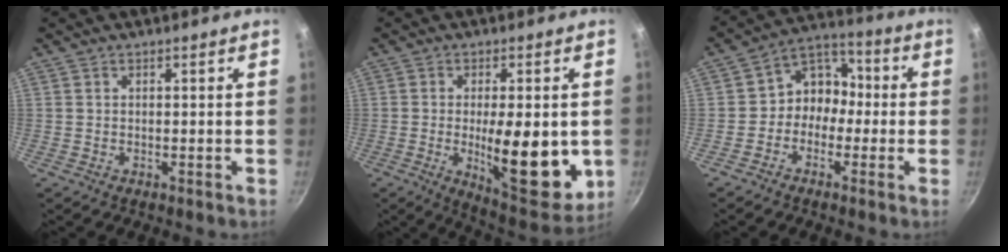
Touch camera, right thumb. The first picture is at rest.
{"total": 17.2, "force": [-2.1, 6.2, 15.9], "torque": [-0.199, -0.017, -0.020]}
{"total": 8.3, "force": [-1.6, 7.0, 4.1], "torque": [-0.021, 0.042, -0.048]}